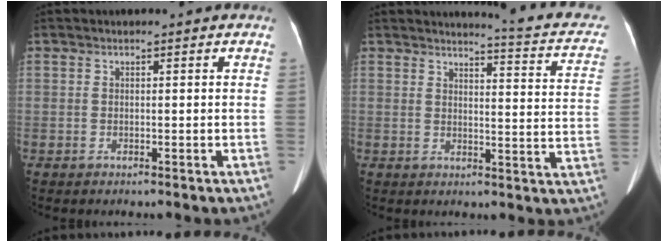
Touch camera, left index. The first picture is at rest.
{"total": 11.4, "force": [10.5, 1.1, 4.2], "torque": [-0.040, -0.043, 0.097]}